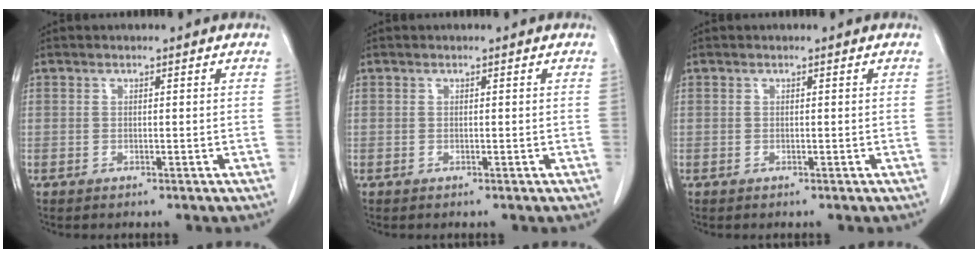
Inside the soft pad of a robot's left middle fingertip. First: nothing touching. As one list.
[{"total": 0.0}, {"total": 0.0}]